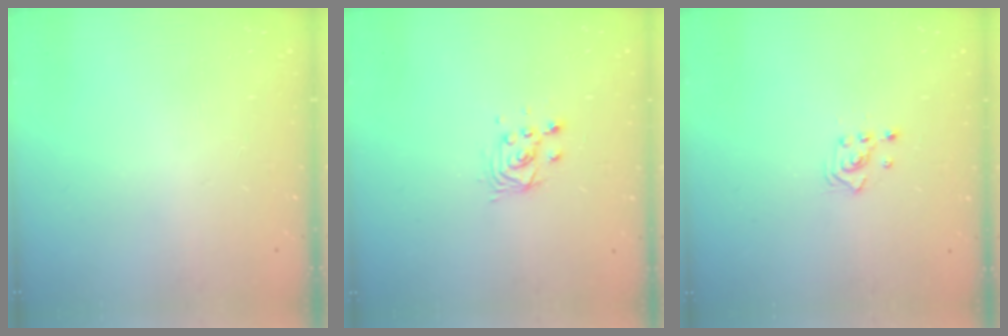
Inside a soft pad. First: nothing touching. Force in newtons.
{"total": 3.8, "press": 3.8, "slide": 0.2}
{"total": 2.4, "press": 2.4, "slide": 0.3}